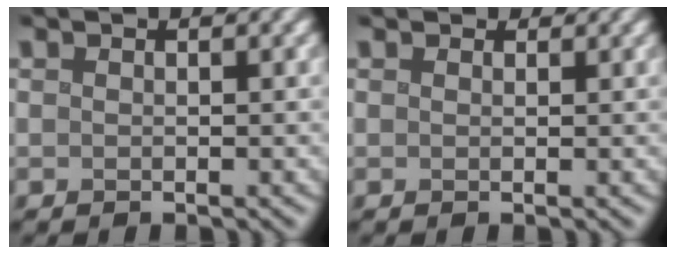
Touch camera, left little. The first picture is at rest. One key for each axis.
{"total": 1.4, "fx": 1.3, "fy": 0.5, "fz": 0.3, "tx": -0.006, "ty": -0.002, "tz": 0.011}